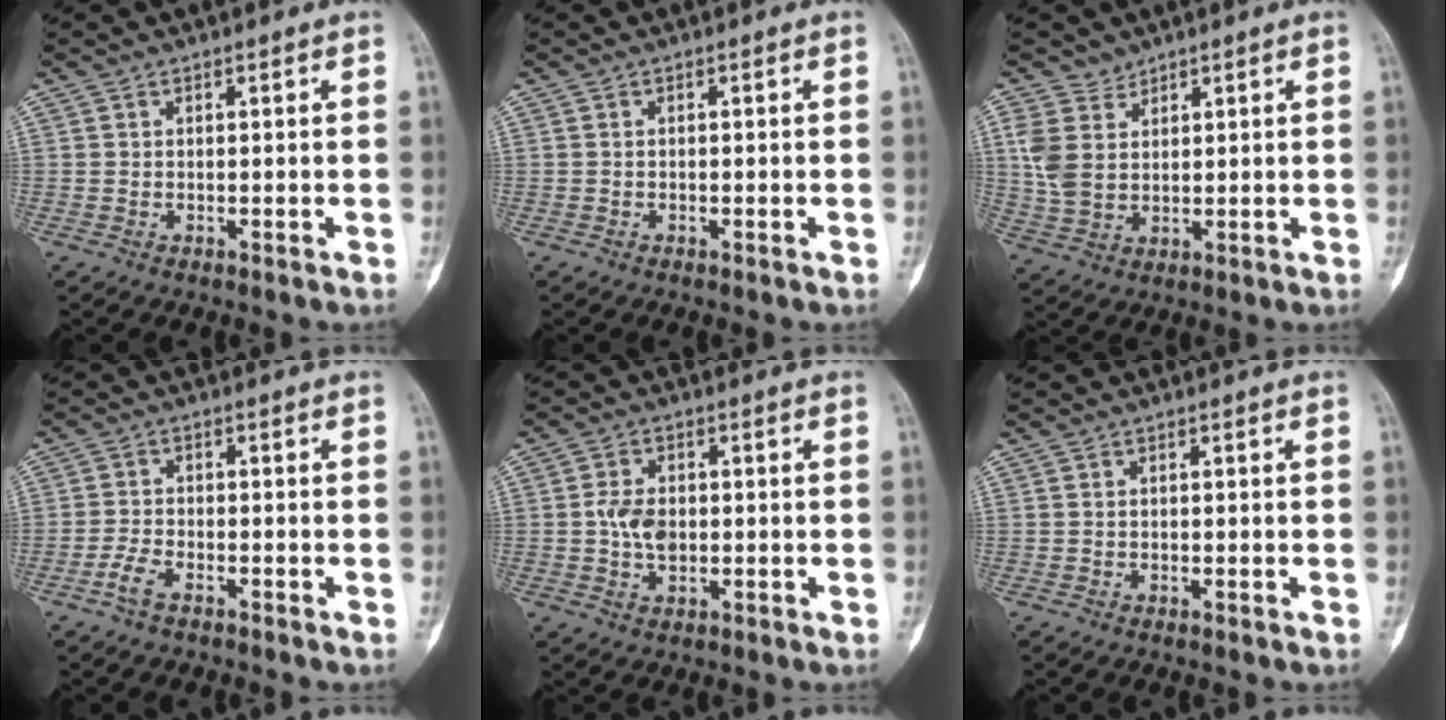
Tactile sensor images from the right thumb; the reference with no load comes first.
{"total": 0.0}
{"total": 6.3, "force": [3.5, 4.6, 2.7], "torque": [-0.046, -0.020, 0.082]}
{"total": 3.3, "force": [-2.2, 1.4, 2.0], "torque": [-0.048, 0.012, -0.045]}
{"total": 5.4, "force": [-0.4, 3.6, 4.0], "torque": [-0.069, 0.003, -0.008]}
{"total": 0.0}